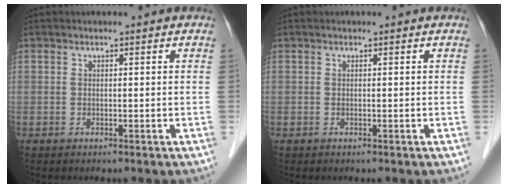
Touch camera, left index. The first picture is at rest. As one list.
[{"total": 0.0}]